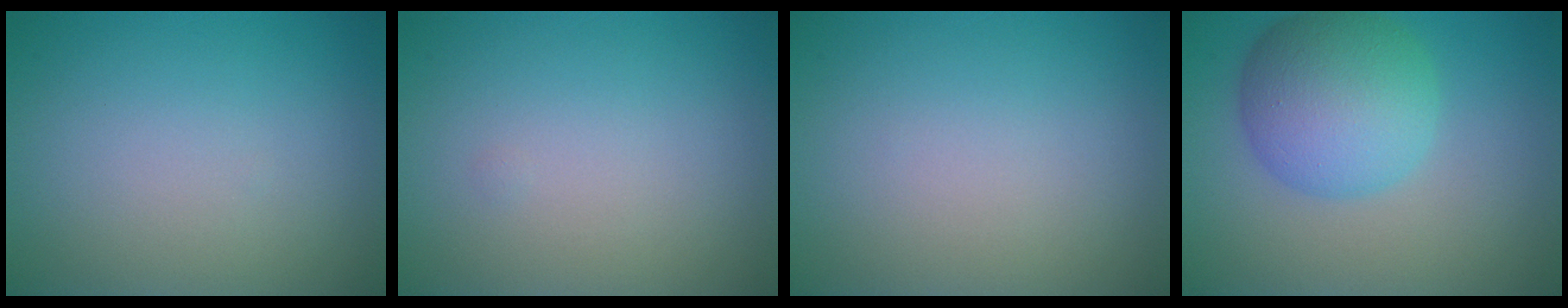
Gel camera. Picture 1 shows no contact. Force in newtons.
{"total": 0.0}
{"total": 0.0}
{"total": 7.2, "press": 7.2, "slide": 0.2}